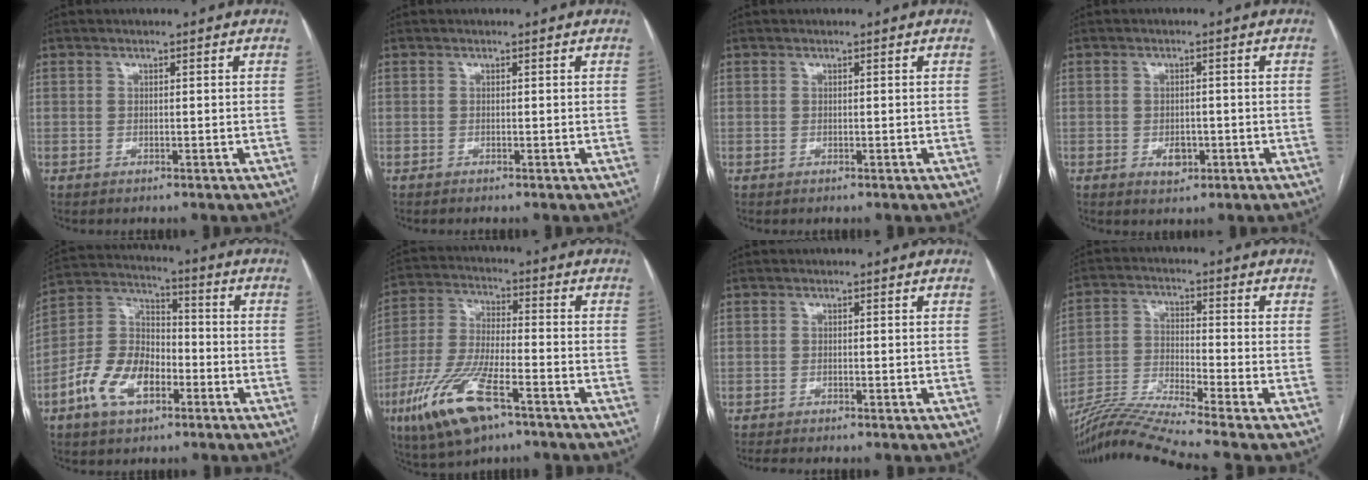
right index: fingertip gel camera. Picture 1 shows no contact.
{"total": 0.0}
{"total": 0.0}
{"total": 2.9, "force": [-1.0, 1.9, 1.9], "torque": [-0.026, 0.002, -0.007]}
{"total": 11.9, "force": [-5.3, 6.6, 8.4], "torque": [-0.182, 0.020, -0.097]}
{"total": 14.3, "force": [-7.7, 4.0, 11.3], "torque": [-0.242, -0.017, -0.137]}
{"total": 1.6, "force": [-1.4, -0.2, 0.6], "torque": [-0.008, -0.002, -0.024]}
{"total": 12.4, "force": [-10.8, -2.8, 5.5], "torque": [-0.102, -0.014, -0.195]}